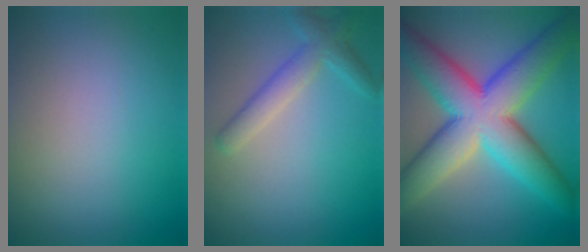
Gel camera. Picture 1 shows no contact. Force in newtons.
{"total": 2.9, "press": 2.9, "slide": 0.1}
{"total": 12.2, "press": 12.2, "slide": 0.2}